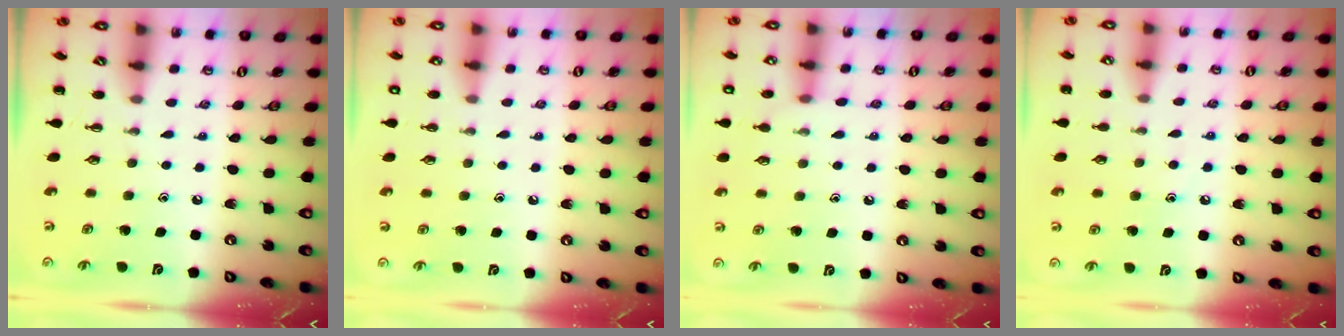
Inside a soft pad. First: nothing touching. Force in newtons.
{"total": 1.4, "press": 1.4, "slide": 0.1}
{"total": 7.8, "press": 7.5, "slide": 2.2}
{"total": 7.6, "press": 7.4, "slide": 1.7}